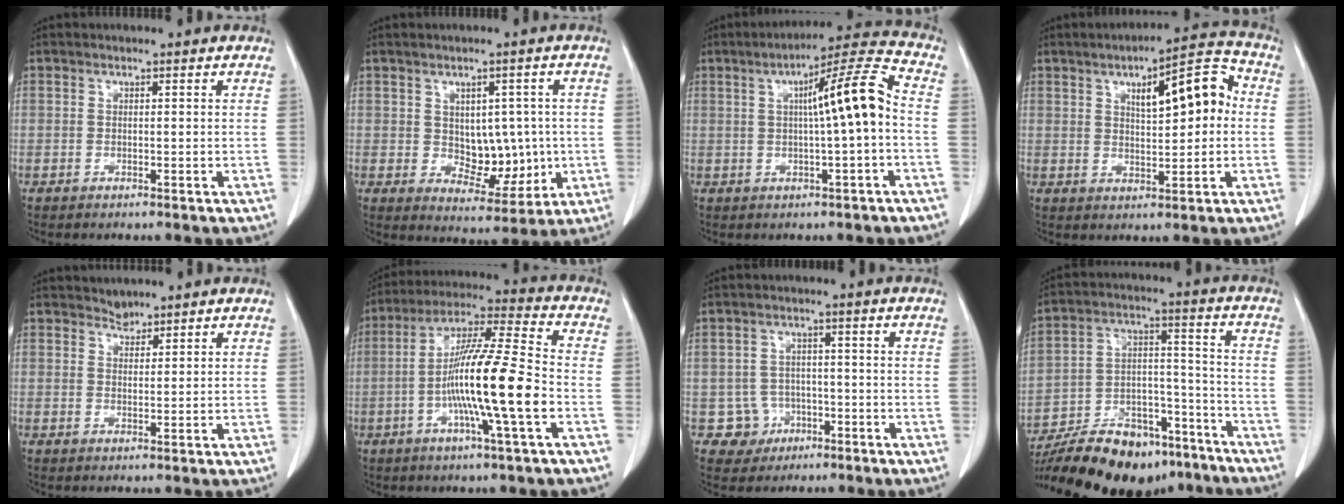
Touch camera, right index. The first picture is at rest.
{"total": 7.8, "force": [0.1, 5.0, 5.9], "torque": [-0.069, 0.004, 0.019]}
{"total": 10.5, "force": [0.5, 0.0, 10.5], "torque": [-0.157, 0.025, 0.004]}
{"total": 10.7, "force": [2.2, 3.3, 10.0], "torque": [-0.140, 0.033, 0.032]}
{"total": 1.6, "force": [1.5, 0.6, -0.2], "torque": [0.005, -0.001, 0.026]}
{"total": 15.6, "force": [-3.5, -0.2, 15.2], "torque": [-0.274, -0.003, -0.073]}
{"total": 4.7, "force": [-1.7, 4.4, -0.1], "torque": [0.009, 0.015, -0.022]}
{"total": 22.4, "force": [-18.4, 8.1, 10.0], "torque": [-0.173, 0.014, -0.289]}